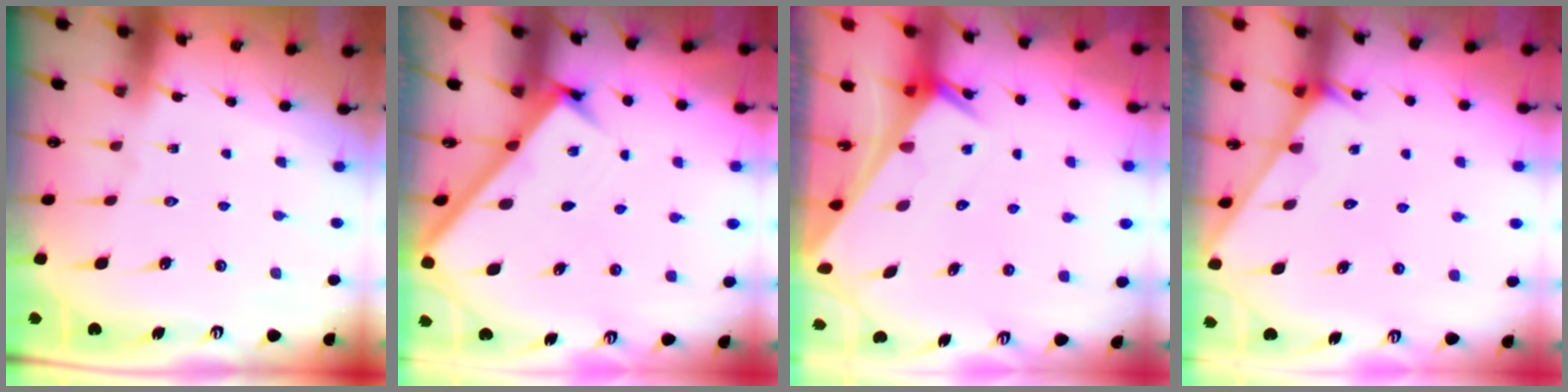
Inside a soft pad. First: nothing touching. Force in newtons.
{"total": 2.5, "press": 2.5, "slide": 0.2}
{"total": 2.7, "press": 2.7, "slide": 0.1}
{"total": 1.4, "press": 1.4, "slide": 0.1}